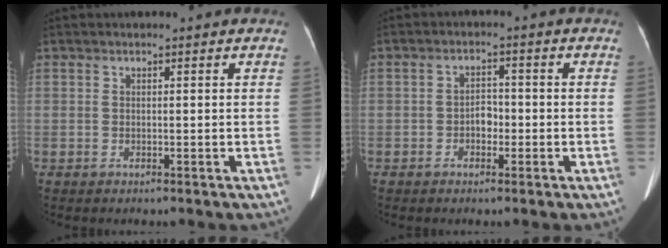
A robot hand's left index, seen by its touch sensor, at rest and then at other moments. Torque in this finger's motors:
{"motor_torque": [0.17, 0.11, 0.04, 0.05]}